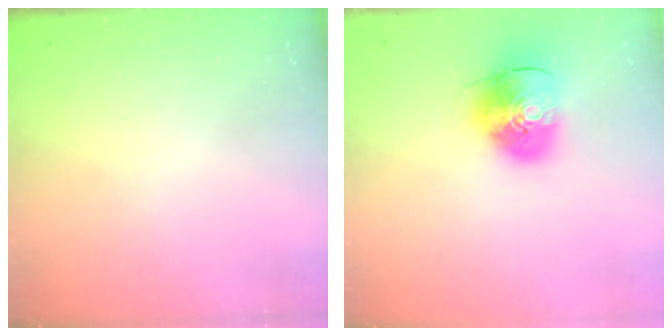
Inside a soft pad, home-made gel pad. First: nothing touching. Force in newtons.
{"total": 10.8, "press": 10.6, "slide": 1.9}